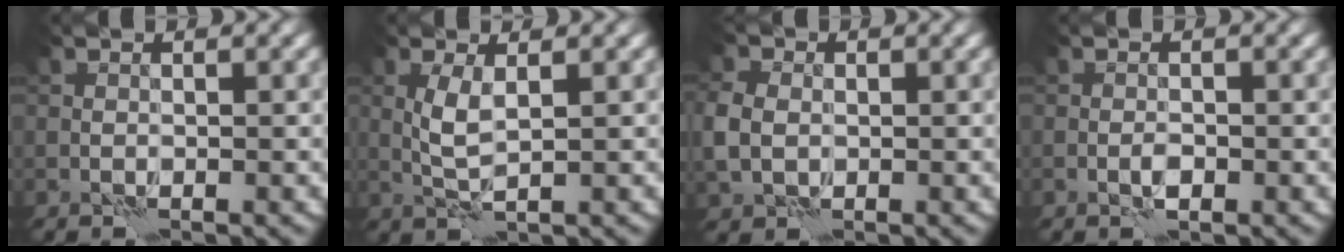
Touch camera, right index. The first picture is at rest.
{"total": 2.3, "force": [0.5, 0.4, 2.2], "torque": [-0.058, 0.003, 0.010]}
{"total": 3.7, "force": [-0.2, 3.0, 2.2], "torque": [-0.062, -0.001, -0.005]}
{"total": 1.0, "force": [-0.4, 0.4, 0.8], "torque": [-0.018, 0.000, -0.010]}